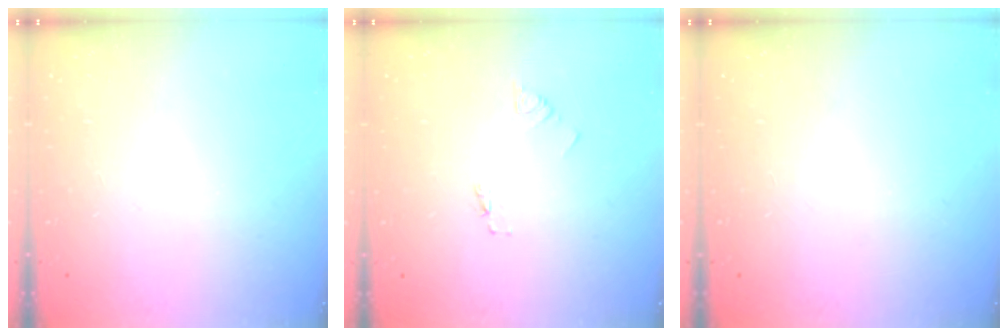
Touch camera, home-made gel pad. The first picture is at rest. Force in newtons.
{"total": 2.1, "press": 2.1, "slide": 0.1}
{"total": 0.0}